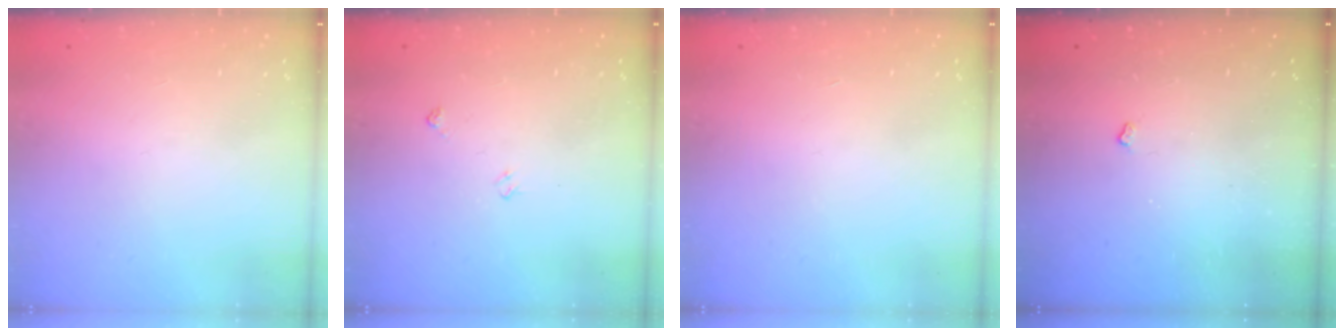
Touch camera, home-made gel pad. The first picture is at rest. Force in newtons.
{"total": 3.7, "press": 3.7, "slide": 0.6}
{"total": 0.0}
{"total": 2.6, "press": 2.6, "slide": 0.4}